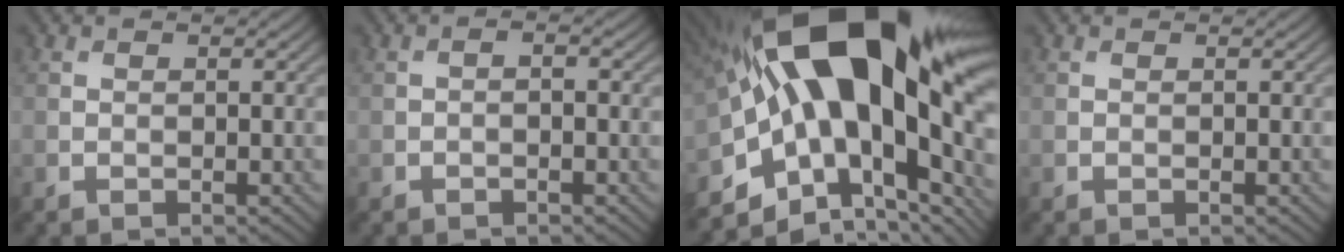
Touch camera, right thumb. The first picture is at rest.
{"total": 1.0, "force": [-0.5, 0.3, 0.8], "torque": [-0.013, 0.001, -0.012]}
{"total": 22.0, "force": [2.6, 11.8, 18.3], "torque": [-0.344, -0.027, 0.057]}
{"total": 0.0}